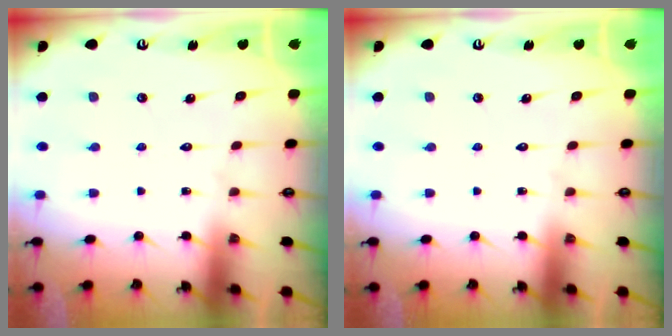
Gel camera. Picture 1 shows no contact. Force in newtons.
{"total": 0.0}